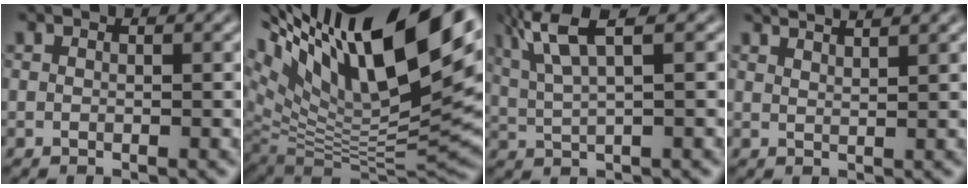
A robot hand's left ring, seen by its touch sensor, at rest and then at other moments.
{"total": 18.3, "force": [8.0, 6.7, 15.0], "torque": [-0.237, 0.017, 0.166]}
{"total": 5.5, "force": [2.2, 1.2, 4.9], "torque": [-0.111, 0.018, 0.056]}
{"total": 3.5, "force": [2.9, 0.8, 1.7], "torque": [-0.016, 0.028, 0.029]}